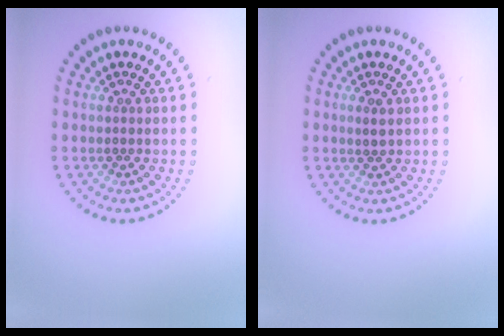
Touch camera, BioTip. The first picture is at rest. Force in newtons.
{"total": 1.0, "press": 1.0, "slide": 0.3}